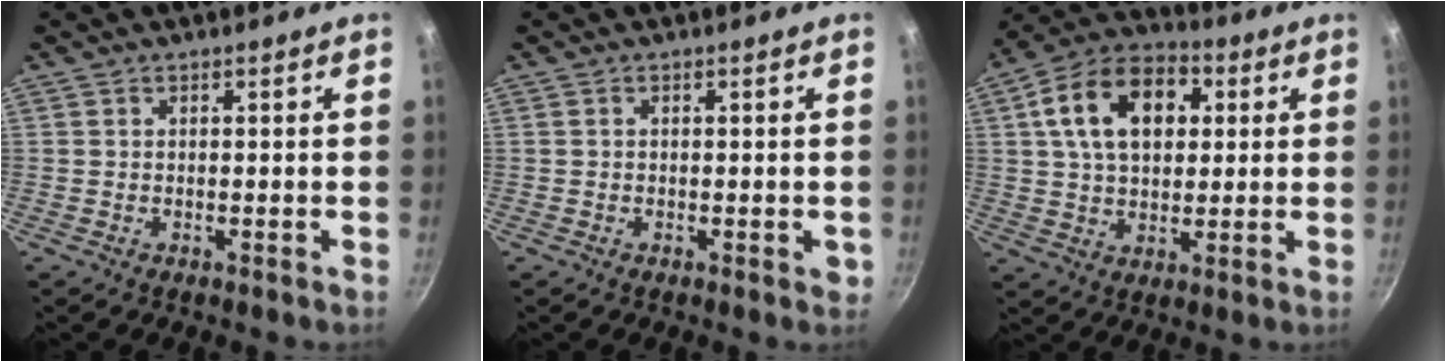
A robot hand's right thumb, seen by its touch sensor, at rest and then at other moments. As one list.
[{"total": 1.7, "force": [-0.3, 0.9, 1.4], "torque": [-0.011, 0.002, -0.003]}, {"total": 16.5, "force": [4.2, 11.1, 11.5], "torque": [-0.170, 0.016, 0.059]}]